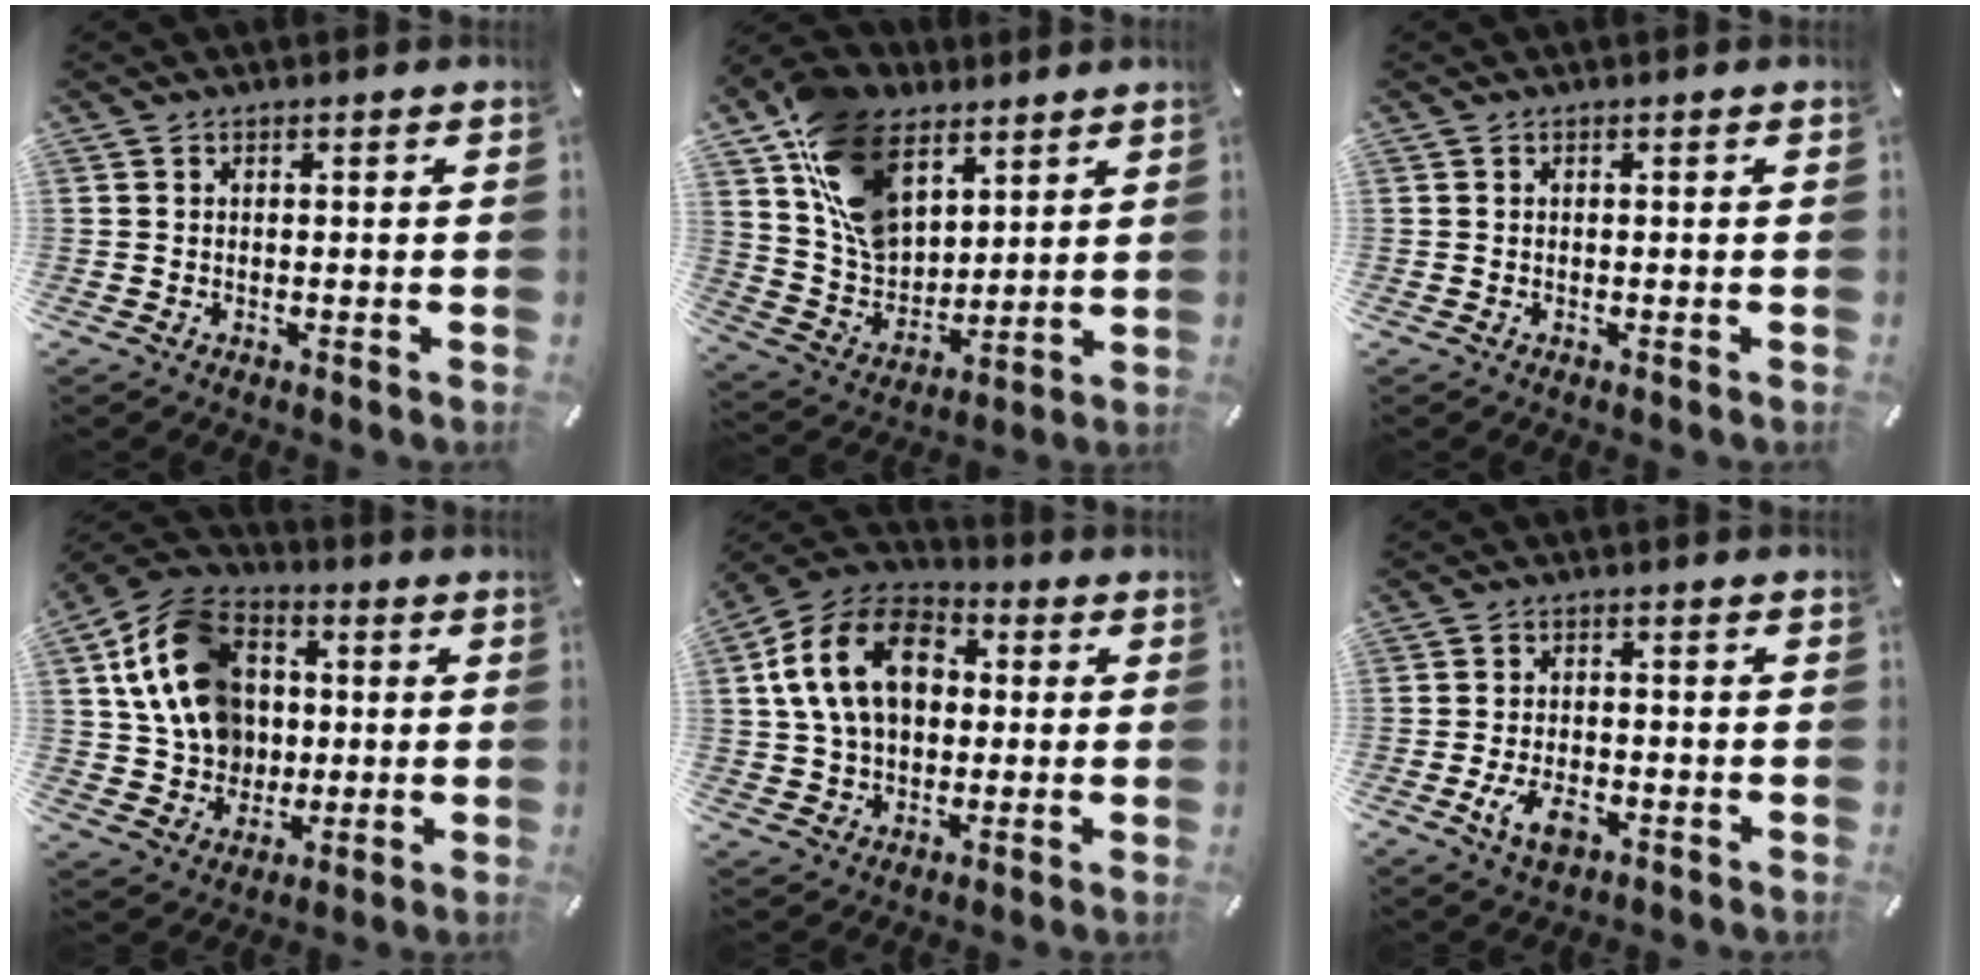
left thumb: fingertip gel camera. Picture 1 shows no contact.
{"total": 17.1, "force": [8.9, 11.8, 8.6], "torque": [-0.177, -0.034, 0.176]}
{"total": 0.0}
{"total": 16.8, "force": [1.9, 14.2, 8.8], "torque": [-0.185, 0.005, 0.044]}
{"total": 16.5, "force": [2.6, 12.3, 10.7], "torque": [-0.217, 0.017, 0.044]}
{"total": 6.1, "force": [-2.6, 3.4, 4.3], "torque": [-0.085, 0.004, -0.051]}